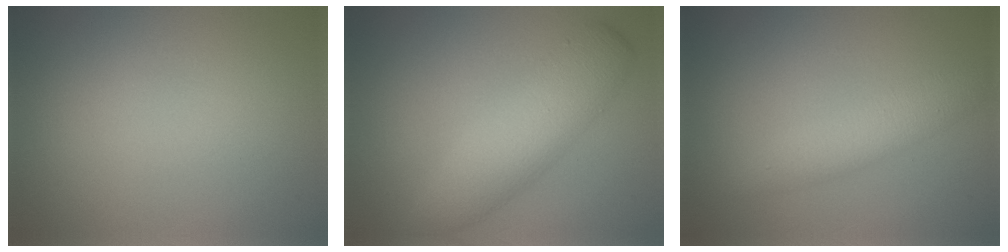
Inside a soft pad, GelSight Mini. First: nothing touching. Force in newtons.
{"total": 5.4, "press": 5.4, "slide": 0.1}
{"total": 2.9, "press": 2.9, "slide": 0.1}